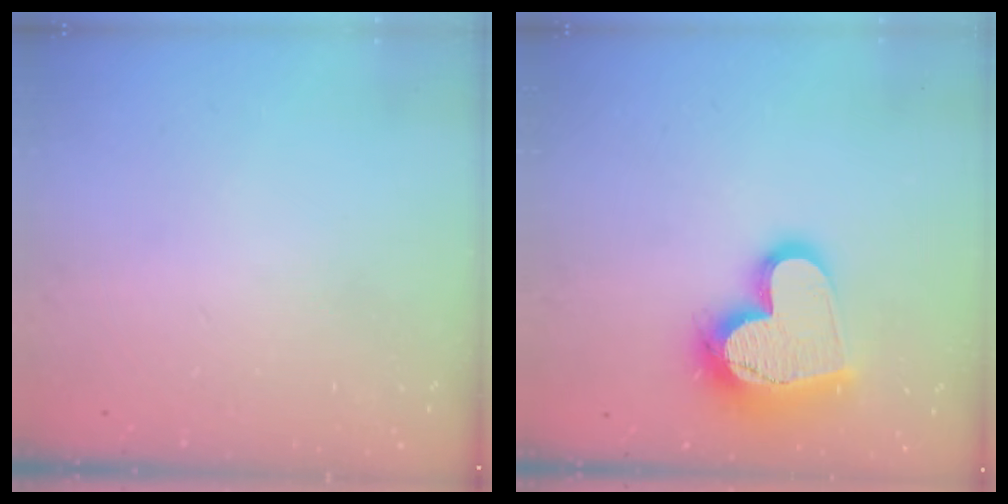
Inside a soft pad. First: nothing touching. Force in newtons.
{"total": 17.9, "press": 17.8, "slide": 1.7}